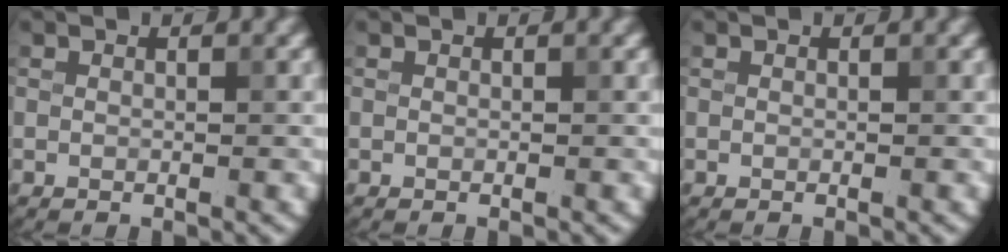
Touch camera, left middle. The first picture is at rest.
{"total": 0.0}
{"total": 0.0}